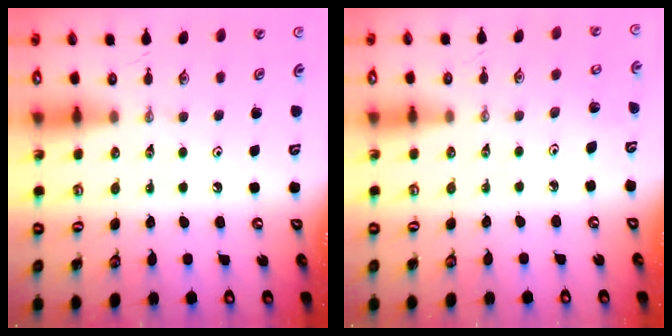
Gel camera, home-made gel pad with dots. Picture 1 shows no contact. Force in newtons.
{"total": 2.7, "press": 2.7, "slide": 0.5}